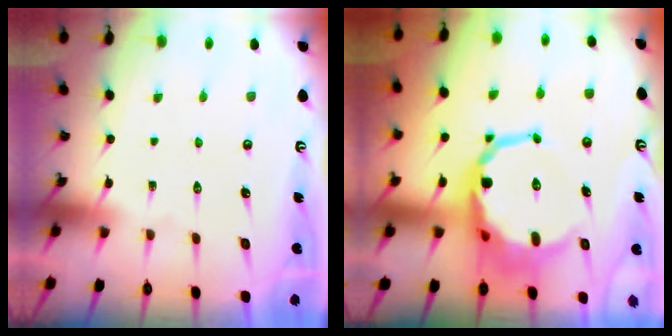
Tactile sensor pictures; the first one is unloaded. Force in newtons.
{"total": 12.9, "press": 12.7, "slide": 2.7}